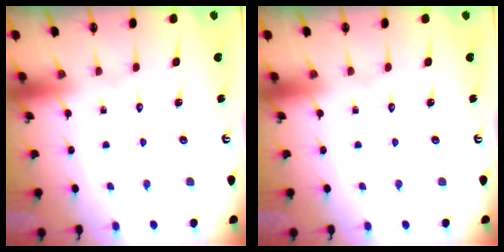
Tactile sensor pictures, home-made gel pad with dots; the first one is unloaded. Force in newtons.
{"total": 0.0}